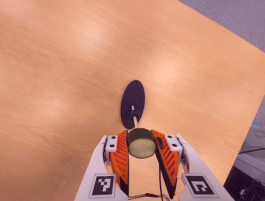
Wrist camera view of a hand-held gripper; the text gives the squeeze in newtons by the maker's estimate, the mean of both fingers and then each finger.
{"total": 11.3, "left": 10.6, "right": 12.0}